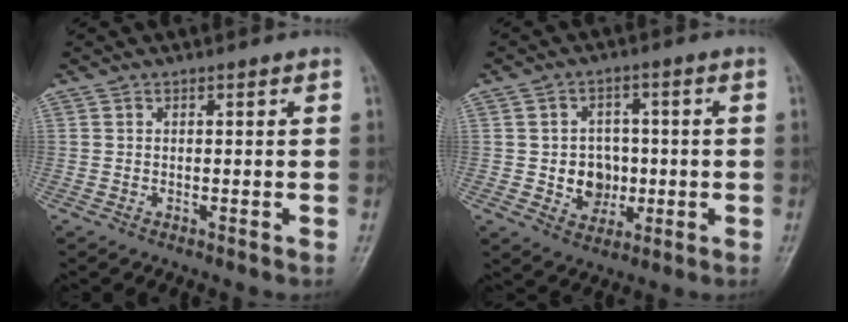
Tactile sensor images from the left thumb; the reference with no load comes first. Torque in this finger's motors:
{"motor_torque": [-0.05, 0.14, 0.44, -0.02, 0.00]}